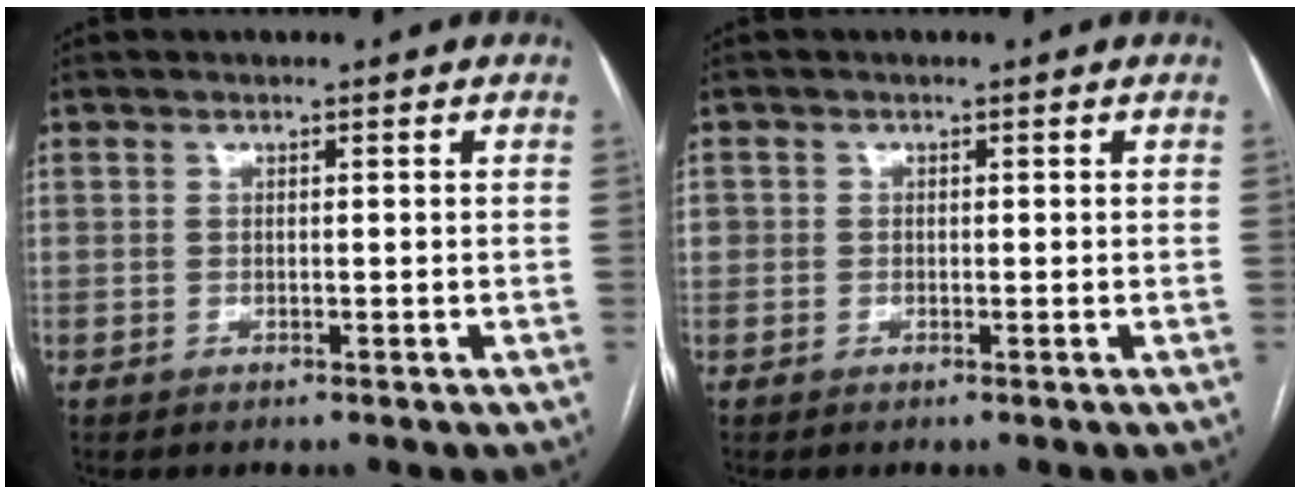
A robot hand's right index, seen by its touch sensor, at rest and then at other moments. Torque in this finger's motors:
{"motor_torque": [0.01, -0.01, 0.03, 0.01]}